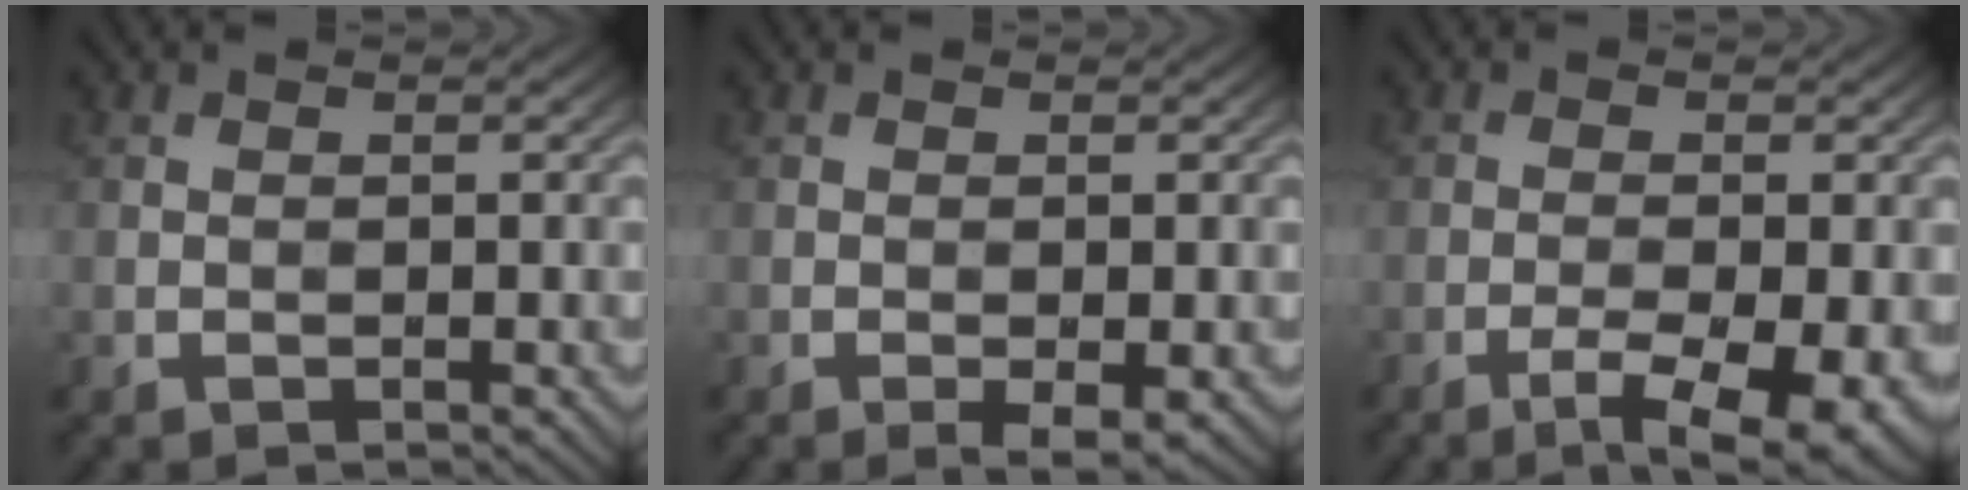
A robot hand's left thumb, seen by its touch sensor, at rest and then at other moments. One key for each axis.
{"total": 1.9, "fx": -0.9, "fy": 0.5, "fz": 1.7, "tx": -0.030, "ty": -0.004, "tz": -0.014}
{"total": 6.9, "fx": -3.7, "fy": 1.7, "fz": 5.6, "tx": -0.093, "ty": -0.010, "tz": -0.054}